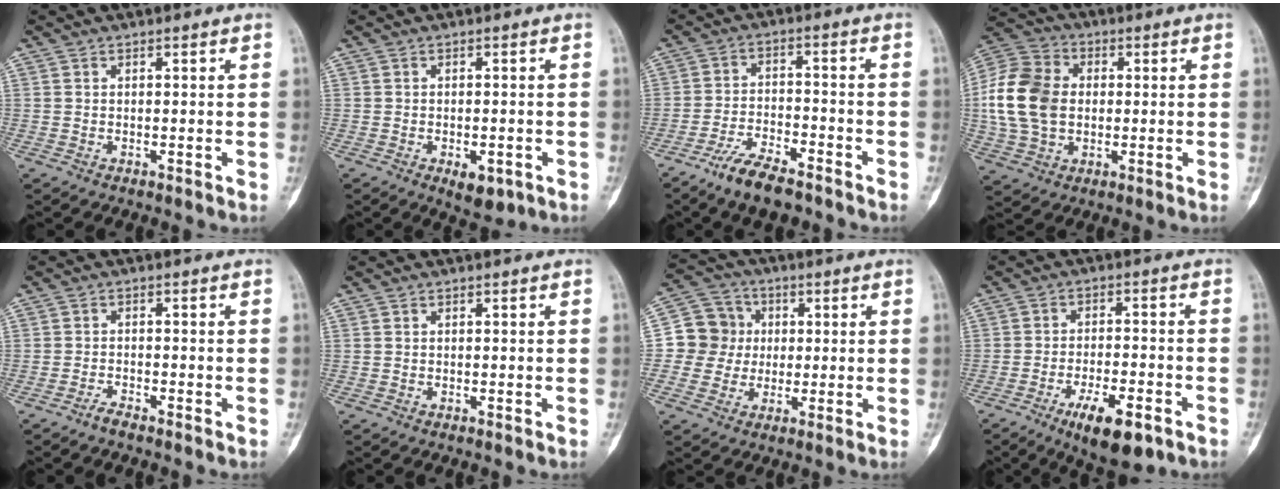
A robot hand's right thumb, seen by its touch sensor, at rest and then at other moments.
{"total": 4.7, "force": [-2.0, 2.4, 3.6], "torque": [-0.041, 0.005, -0.017]}
{"total": 8.8, "force": [-6.5, 2.8, 5.1], "torque": [-0.094, 0.031, -0.120]}
{"total": 15.1, "force": [0.4, 11.1, 10.3], "torque": [-0.188, 0.019, 0.005]}
{"total": 1.6, "force": [-1.5, 0.1, 0.6], "torque": [-0.017, 0.004, -0.031]}
{"total": 0.0}
{"total": 9.1, "force": [0.4, 8.9, 2.0], "torque": [0.003, 0.017, -0.001]}
{"total": 10.5, "force": [-5.7, 3.5, 8.0], "torque": [-0.125, 0.017, -0.084]}